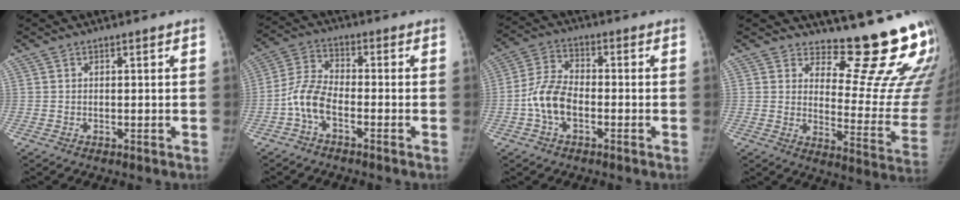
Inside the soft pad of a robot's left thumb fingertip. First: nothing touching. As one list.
[{"total": 6.8, "force": [-3.1, 3.1, 5.2], "torque": [-0.111, 0.028, -0.070]}, {"total": 8.2, "force": [-2.4, 4.8, 6.2], "torque": [-0.122, 0.026, -0.053]}, {"total": 17.9, "force": [15.3, 3.7, 8.5], "torque": [-0.066, -0.180, 0.188]}]